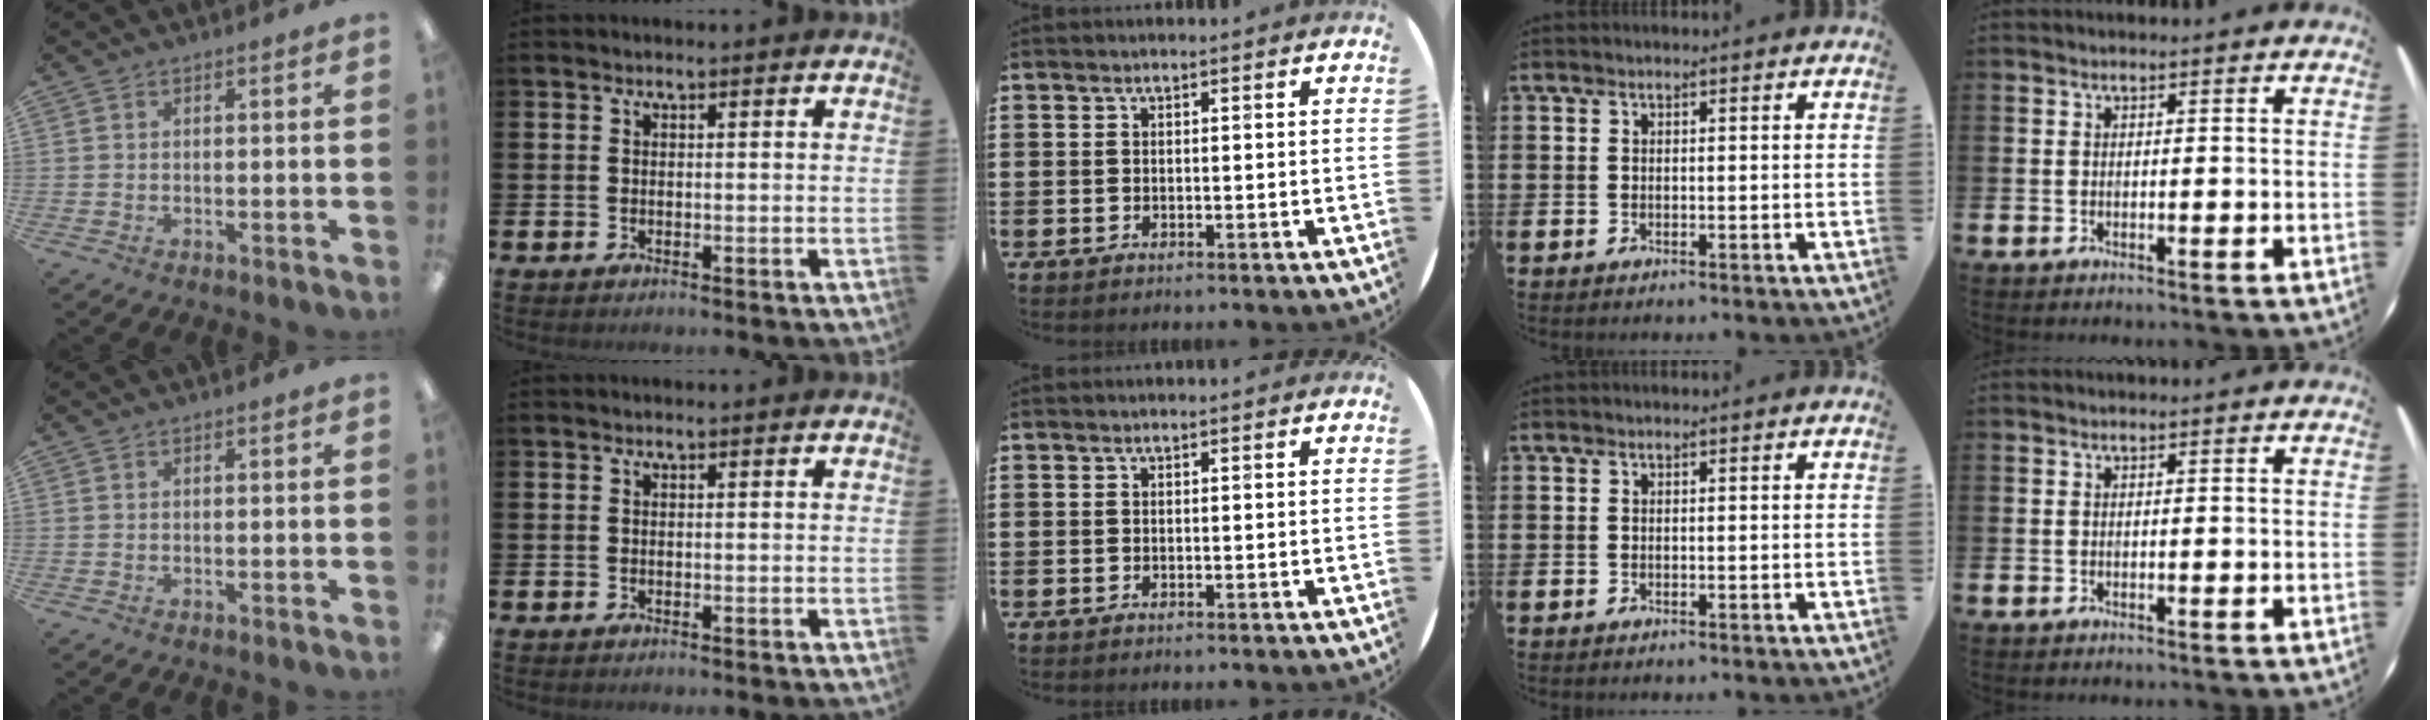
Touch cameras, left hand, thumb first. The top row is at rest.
{}